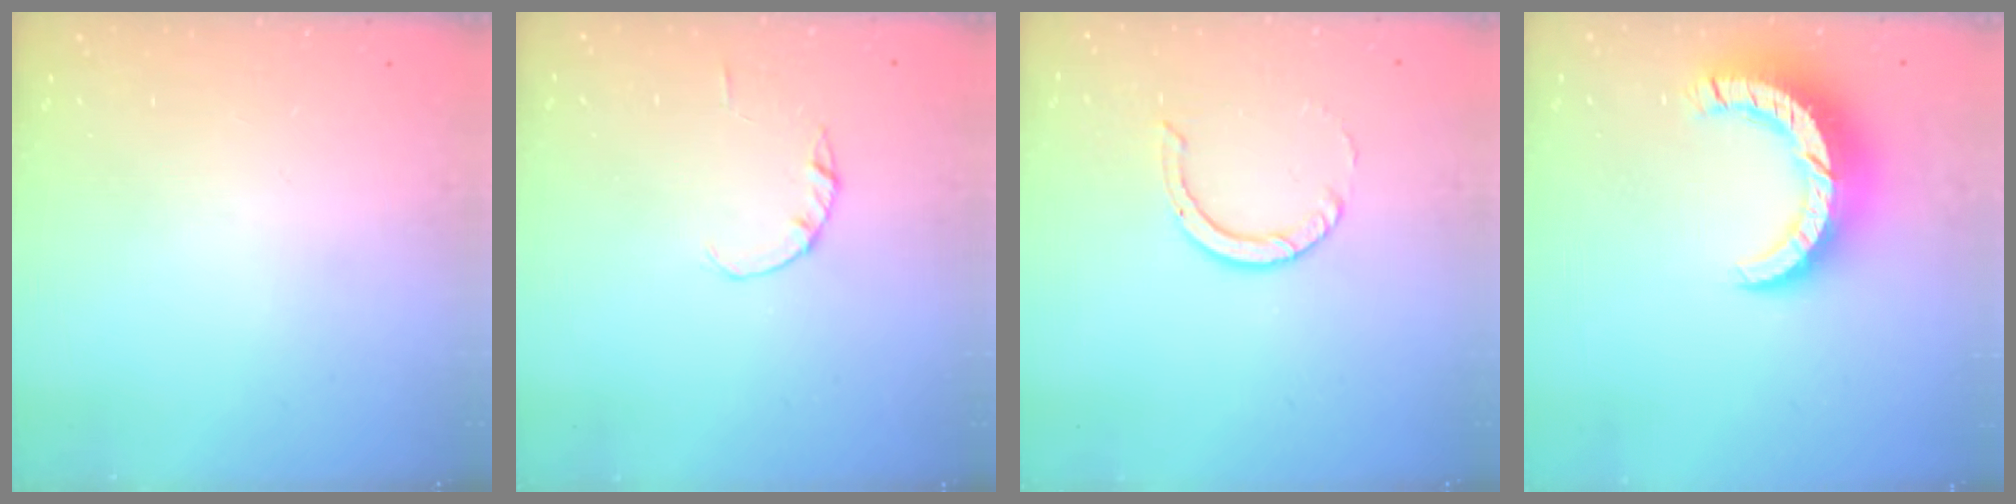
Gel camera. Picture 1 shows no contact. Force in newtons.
{"total": 1.0, "press": 1.0, "slide": 0.2}
{"total": 4.6, "press": 4.6, "slide": 0.3}
{"total": 12.0, "press": 12.0, "slide": 1.2}